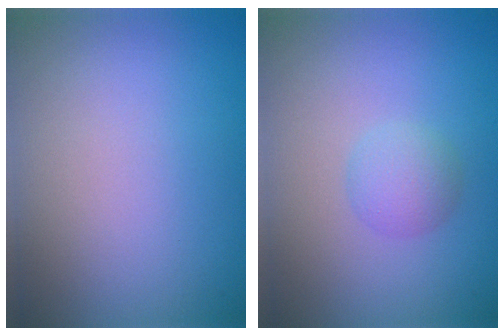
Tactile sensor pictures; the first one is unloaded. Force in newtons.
{"total": 2.0, "press": 2.0, "slide": 0.0}